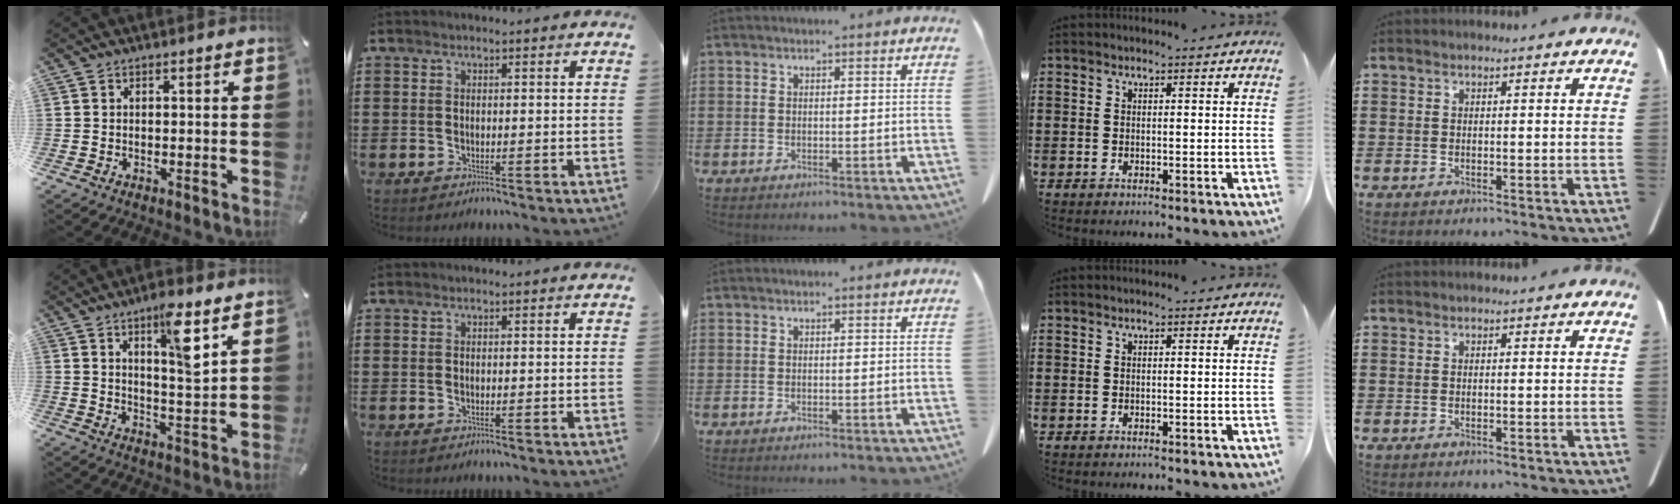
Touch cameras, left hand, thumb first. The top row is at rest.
{"thumb": {"total": 9.4, "force": [5.5, 1.9, 7.4], "torque": [-0.107, -0.036, 0.085]}}